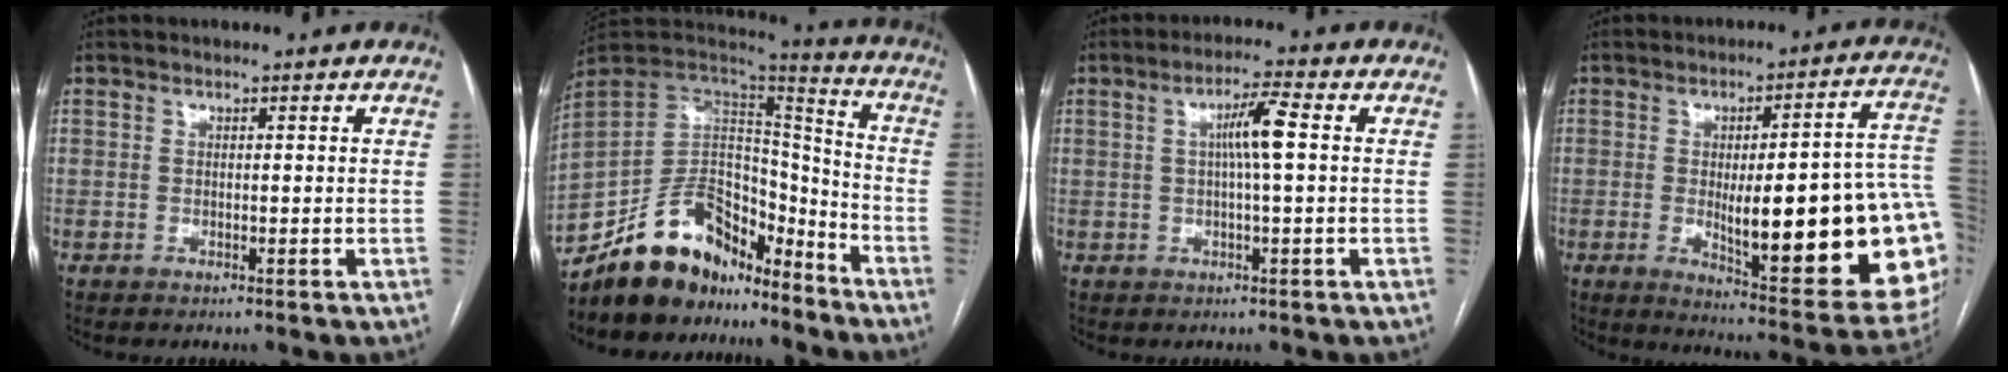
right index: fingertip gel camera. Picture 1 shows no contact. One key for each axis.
{"total": 16.9, "fx": -13.5, "fy": 8.0, "fz": 6.4, "tx": -0.114, "ty": 0.056, "tz": -0.235}
{"total": 5.2, "fx": 0.7, "fy": -0.1, "fz": 5.1, "tx": -0.096, "ty": 0.007, "tz": 0.012}
{"total": 27.0, "fx": -3.7, "fy": 5.2, "fz": 26.2, "tx": -0.243, "ty": 0.006, "tz": -0.034}